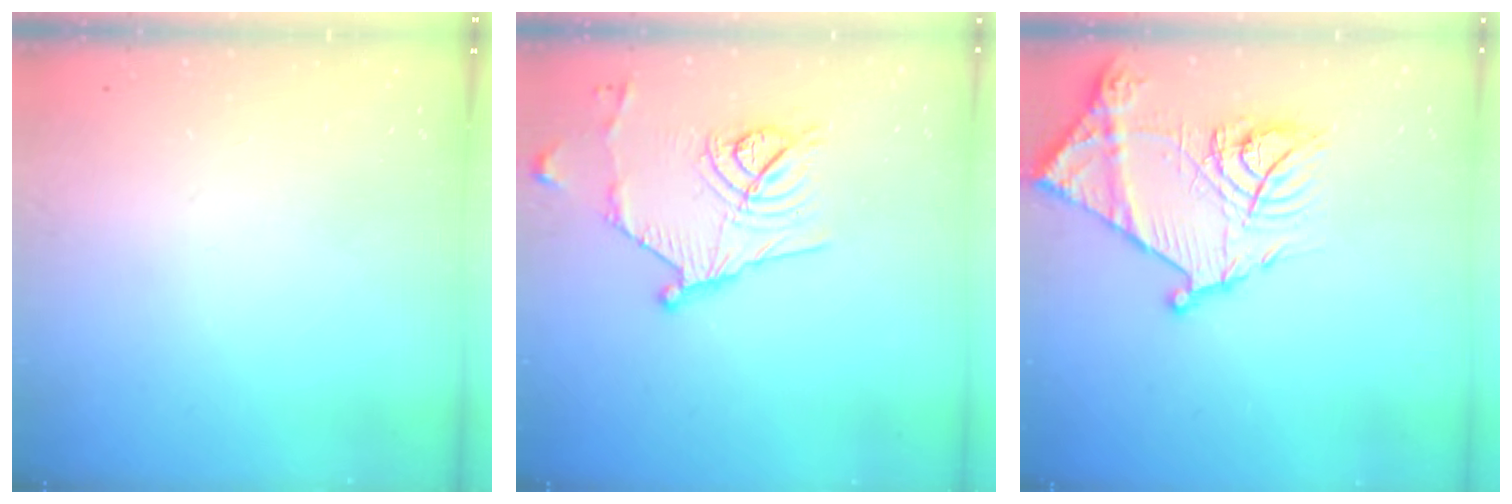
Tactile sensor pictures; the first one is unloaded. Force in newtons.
{"total": 14.8, "press": 14.6, "slide": 2.2}
{"total": 18.6, "press": 18.5, "slide": 1.9}